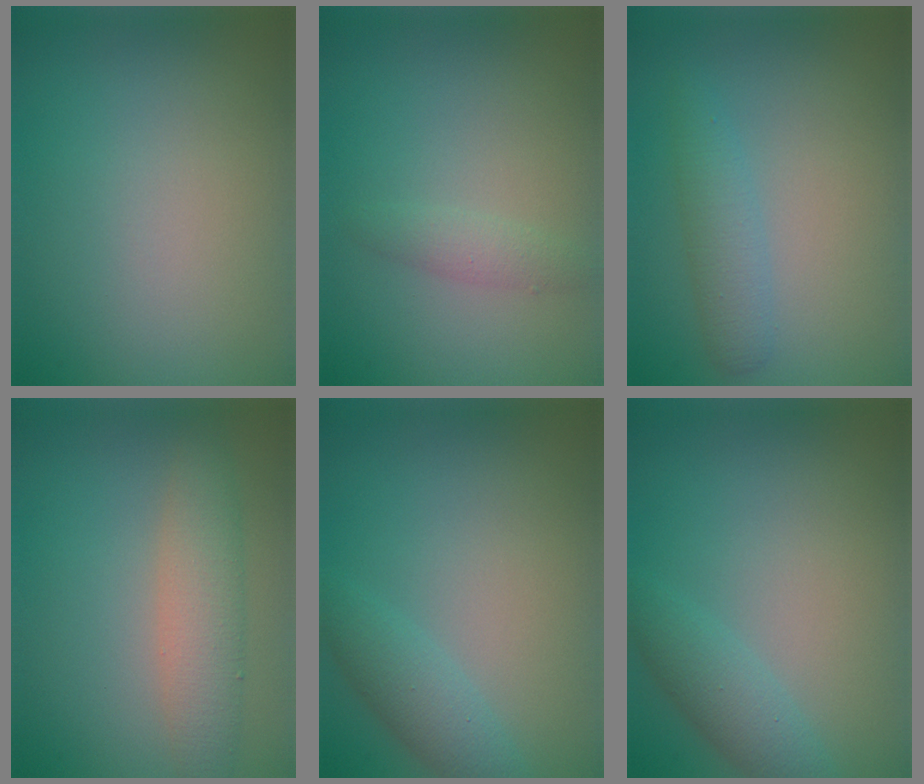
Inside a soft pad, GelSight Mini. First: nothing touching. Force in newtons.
{"total": 1.4, "press": 1.4, "slide": 0.0}
{"total": 2.4, "press": 2.4, "slide": 0.1}
{"total": 3.7, "press": 3.7, "slide": 0.1}
{"total": 2.7, "press": 2.7, "slide": 0.1}
{"total": 2.7, "press": 2.7, "slide": 0.1}